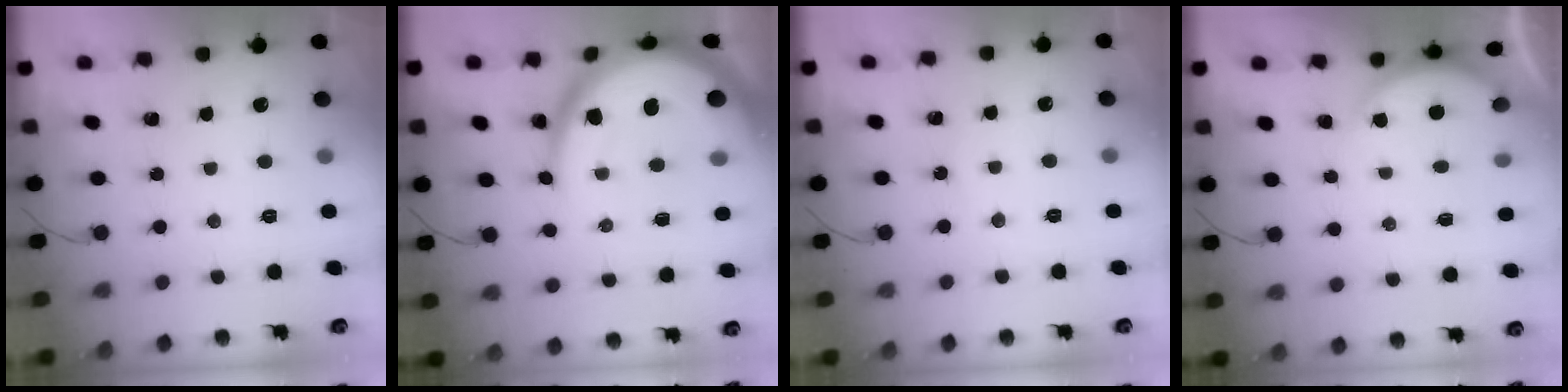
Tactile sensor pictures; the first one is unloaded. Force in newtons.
{"total": 20.1, "press": 20.0, "slide": 1.8}
{"total": 3.9, "press": 3.2, "slide": 2.2}
{"total": 2.2, "press": 2.2, "slide": 0.6}